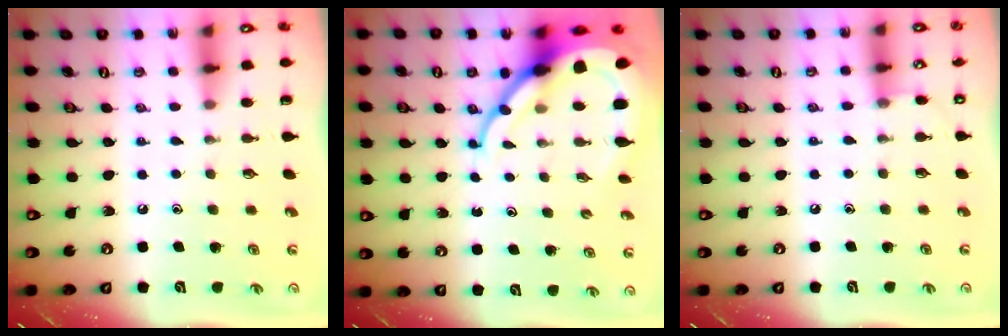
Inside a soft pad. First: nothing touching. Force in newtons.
{"total": 13.1, "press": 13.0, "slide": 1.3}
{"total": 4.3, "press": 4.2, "slide": 0.4}